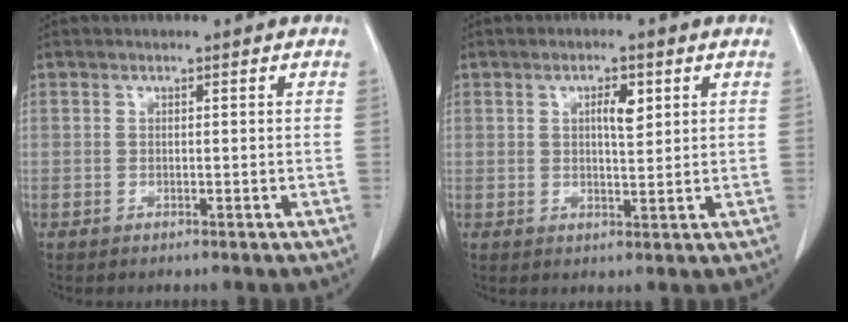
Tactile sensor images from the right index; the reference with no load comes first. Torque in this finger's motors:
{"motor_torque": [0.23, 0.08, 0.11, 0.03]}